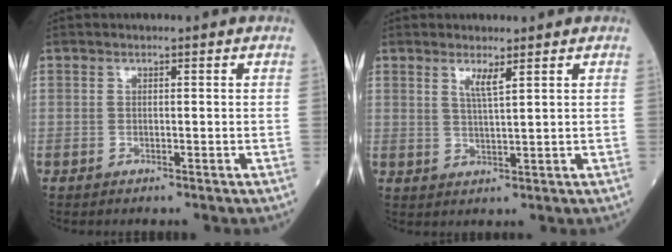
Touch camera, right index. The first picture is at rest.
{"total": 2.6, "force": [1.5, -0.2, 2.1], "torque": [-0.043, -0.007, 0.031]}